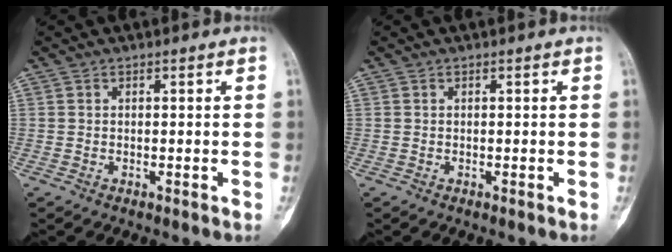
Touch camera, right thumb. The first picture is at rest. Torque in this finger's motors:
{"motor_torque": [0.28, 0.06, 0.06, -0.13, 0.06]}